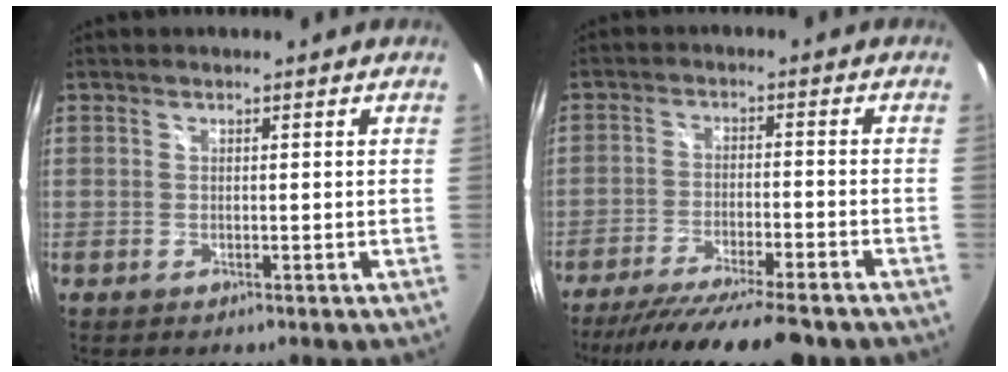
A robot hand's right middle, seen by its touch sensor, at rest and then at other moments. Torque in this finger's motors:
{"motor_torque": [1.07, -1.07, 0.50, 0.13]}